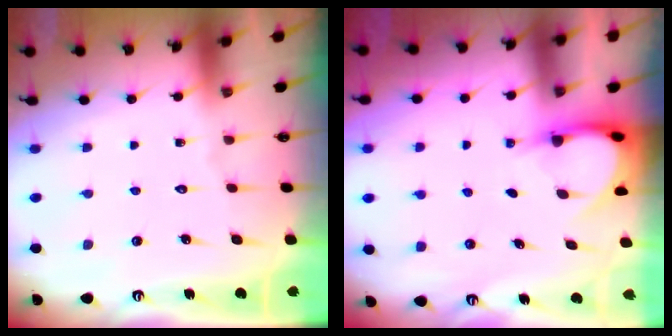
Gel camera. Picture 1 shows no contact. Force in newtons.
{"total": 3.7, "press": 3.7, "slide": 0.4}